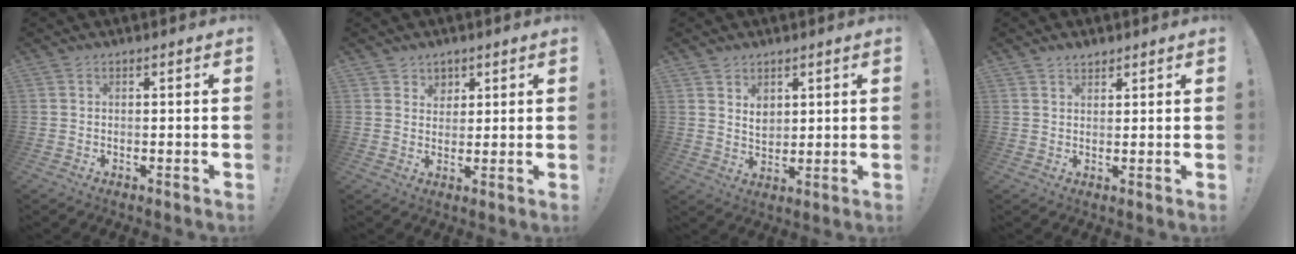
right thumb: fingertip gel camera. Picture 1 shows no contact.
{"total": 3.7, "force": [2.3, 2.9, 0.3], "torque": [-0.003, -0.016, 0.042]}
{"total": 4.8, "force": [2.8, 3.5, 1.6], "torque": [-0.016, -0.022, 0.048]}
{"total": 2.2, "force": [1.9, 1.0, 0.4], "torque": [0.005, -0.015, 0.035]}